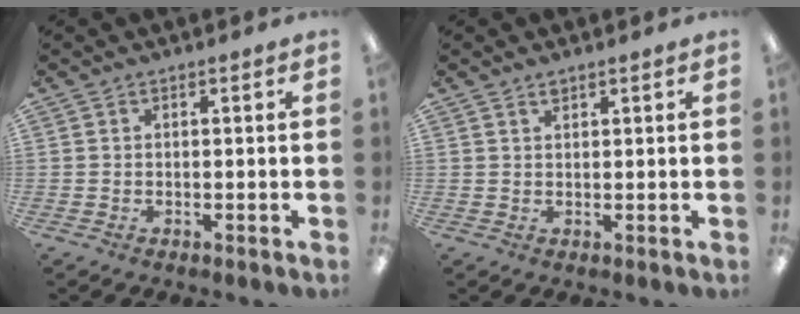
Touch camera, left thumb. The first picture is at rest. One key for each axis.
{"total": 1.2, "fx": 1.0, "fy": 0.3, "fz": 0.5, "tx": -0.011, "ty": 0.000, "tz": 0.019}